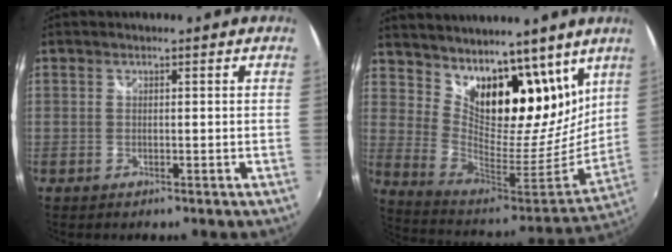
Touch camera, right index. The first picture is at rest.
{"total": 22.8, "force": [15.8, 11.2, 12.1], "torque": [-0.201, -0.008, 0.282]}